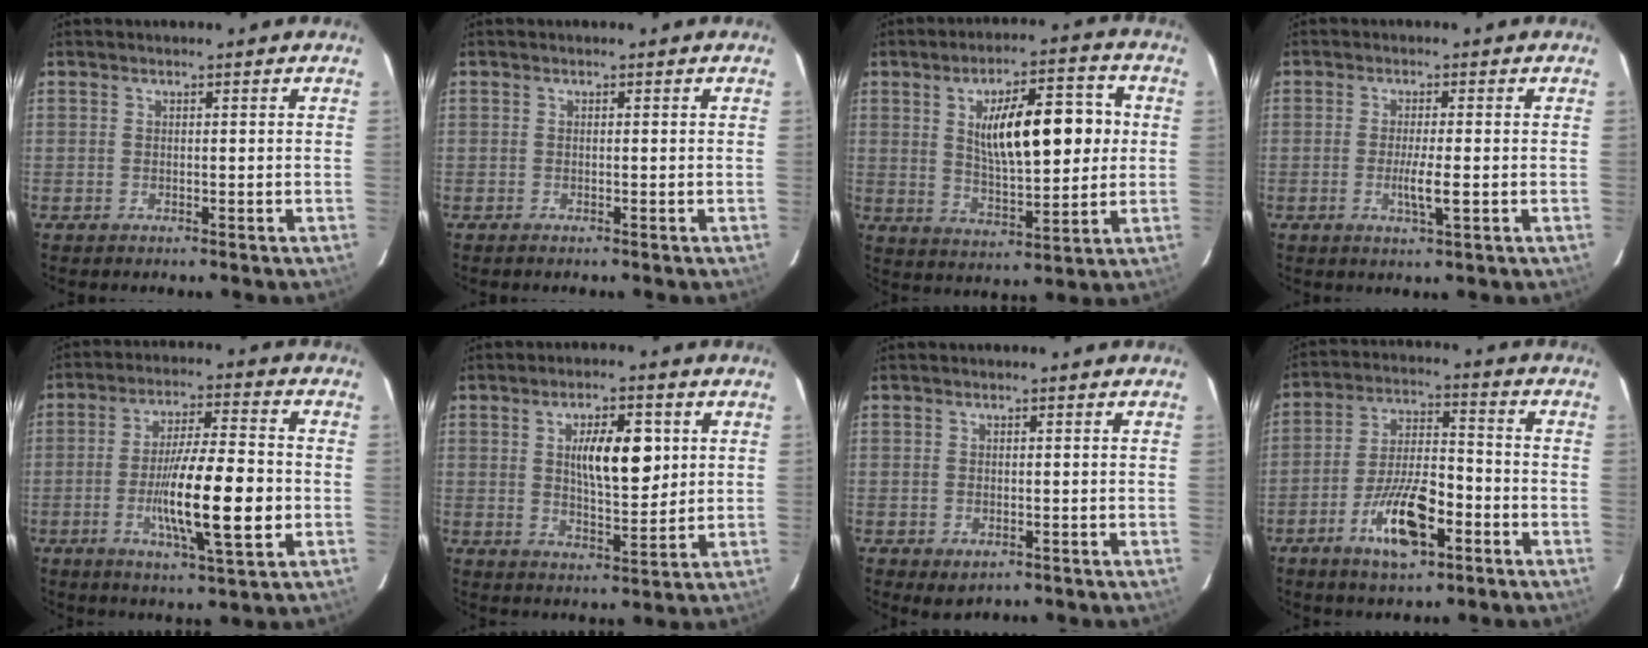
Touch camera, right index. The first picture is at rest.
{"total": 0.6, "force": [-0.5, 0.0, 0.3], "torque": [-0.008, -0.002, -0.009]}
{"total": 14.3, "force": [2.6, 4.3, 13.4], "torque": [-0.212, 0.018, 0.046]}
{"total": 3.7, "force": [-0.8, 0.0, 3.6], "torque": [-0.068, -0.007, -0.014]}
{"total": 14.0, "force": [-2.8, 1.5, 13.6], "torque": [-0.235, -0.007, -0.048]}
{"total": 9.1, "force": [2.3, 3.0, 8.3], "torque": [-0.135, 0.005, 0.044]}
{"total": 2.2, "force": [-1.0, 1.4, 1.3], "torque": [-0.021, -0.003, -0.001]}
{"total": 11.7, "force": [-5.4, 3.8, 9.7], "torque": [-0.188, 0.002, -0.093]}